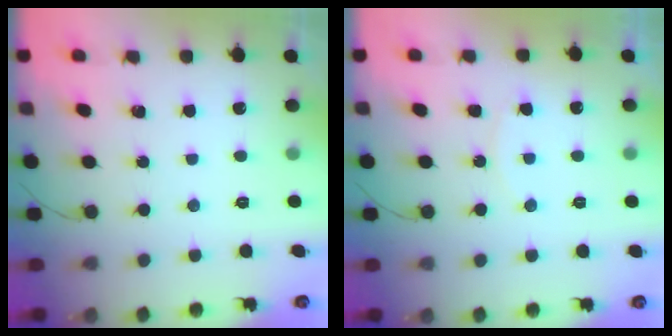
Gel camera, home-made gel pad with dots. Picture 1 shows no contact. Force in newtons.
{"total": 4.7, "press": 4.6, "slide": 0.3}